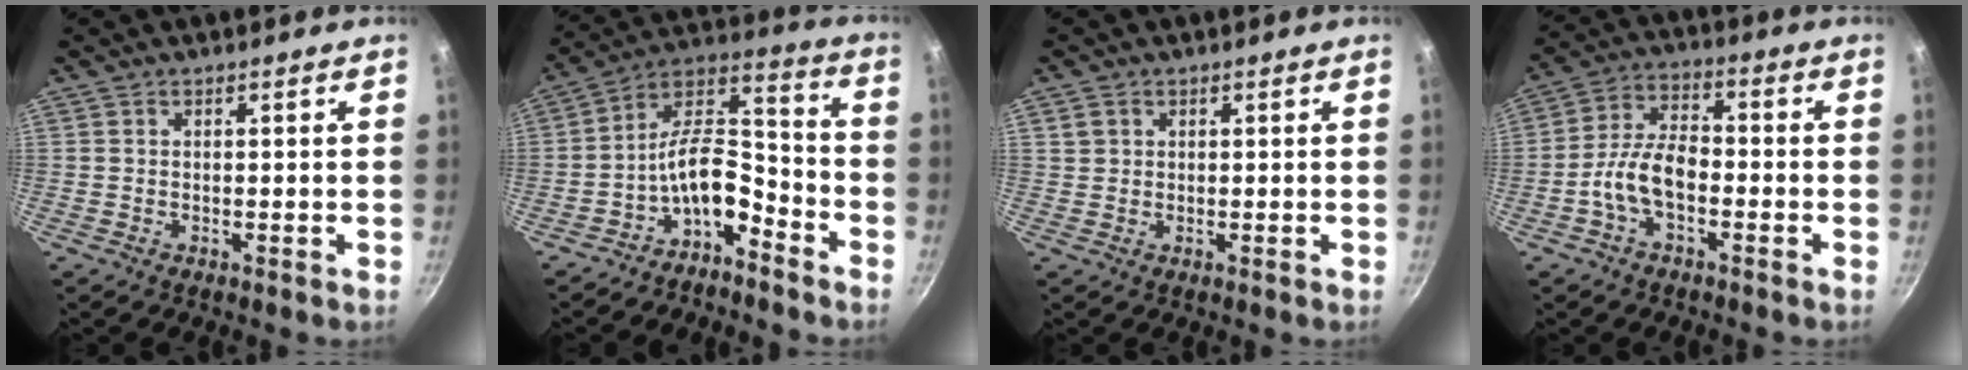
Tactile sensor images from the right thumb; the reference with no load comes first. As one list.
[{"total": 11.3, "force": [-6.7, 5.4, 7.4], "torque": [-0.119, 0.092, -0.125]}, {"total": 1.8, "force": [0.7, 1.6, 0.6], "torque": [-0.006, 0.004, 0.013]}, {"total": 8.7, "force": [-3.0, 4.6, 6.8], "torque": [-0.117, 0.040, -0.064]}]